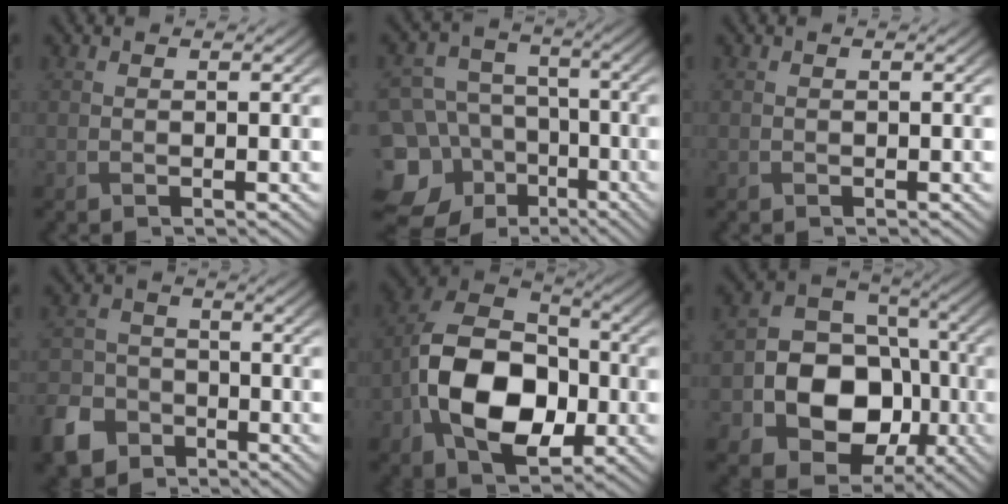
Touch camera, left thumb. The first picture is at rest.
{"total": 14.1, "force": [-7.2, 11.2, 4.7], "torque": [-0.151, -0.033, -0.122]}
{"total": 0.0}
{"total": 7.7, "force": [-5.0, 5.1, 2.8], "torque": [-0.076, -0.017, -0.114]}
{"total": 14.3, "force": [-3.4, 9.6, 10.0], "torque": [-0.203, -0.010, -0.073]}
{"total": 13.3, "force": [-3.6, 10.3, 7.7], "torque": [-0.140, -0.026, -0.078]}